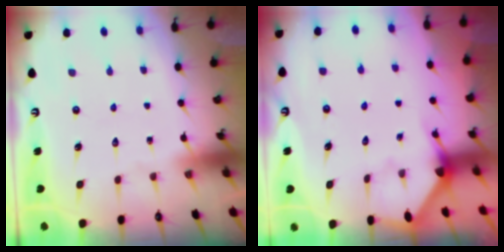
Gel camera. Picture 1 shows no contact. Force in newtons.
{"total": 3.4, "press": 3.3, "slide": 0.4}